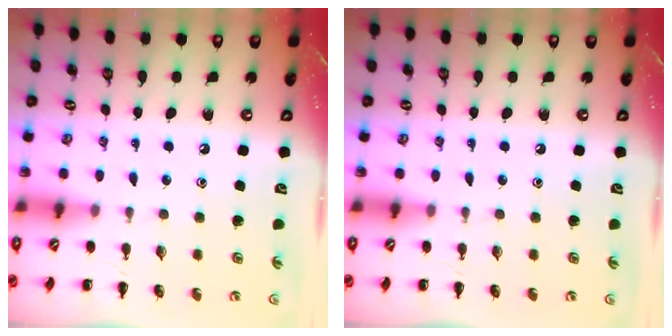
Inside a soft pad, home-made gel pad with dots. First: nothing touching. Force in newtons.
{"total": 0.0}